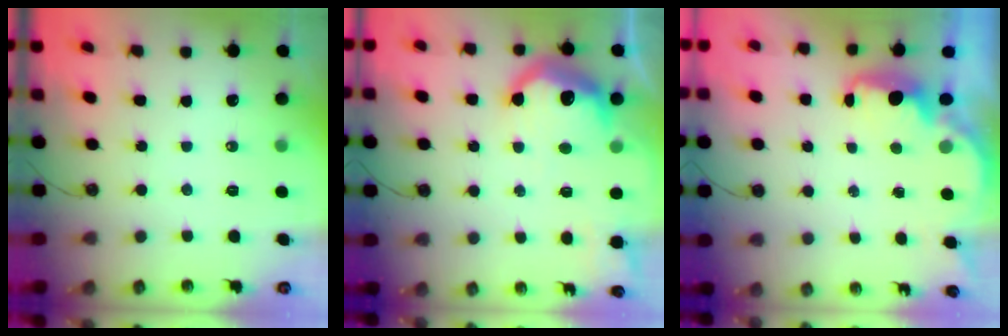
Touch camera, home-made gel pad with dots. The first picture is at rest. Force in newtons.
{"total": 16.3, "press": 16.3, "slide": 1.0}
{"total": 2.5, "press": 2.4, "slide": 0.8}